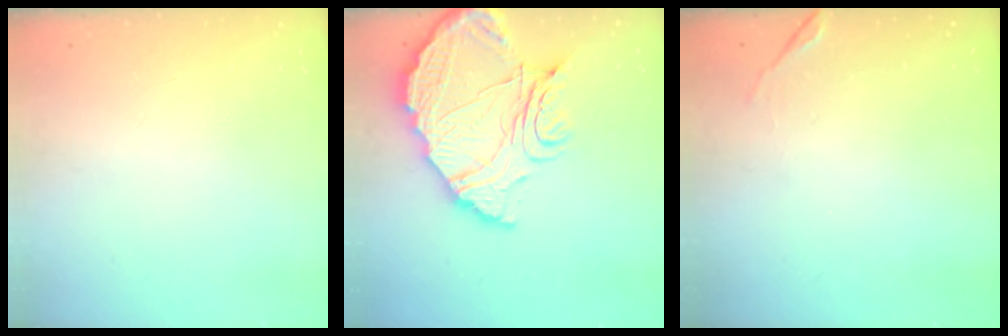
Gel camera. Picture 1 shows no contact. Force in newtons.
{"total": 19.5, "press": 19.4, "slide": 2.1}
{"total": 5.1, "press": 5.1, "slide": 0.2}